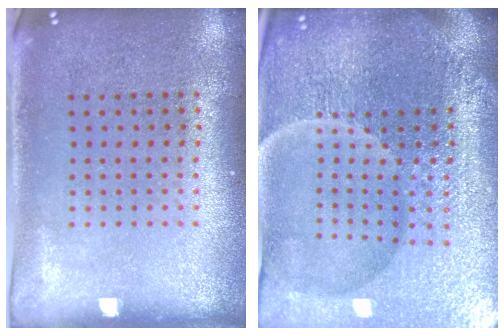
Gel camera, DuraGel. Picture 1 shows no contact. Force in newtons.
{"total": 6.7, "press": 6.0, "slide": 3.1}